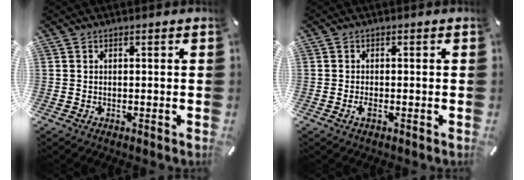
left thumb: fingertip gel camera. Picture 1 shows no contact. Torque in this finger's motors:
{"motor_torque": [0.00, 0.01, 0.07, 0.08, 0.00]}